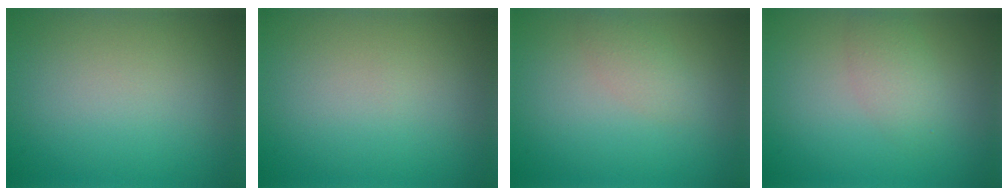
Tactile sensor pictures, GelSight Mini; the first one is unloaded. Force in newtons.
{"total": 0.0}
{"total": 1.5, "press": 1.5, "slide": 0.0}
{"total": 2.1, "press": 2.1, "slide": 0.0}